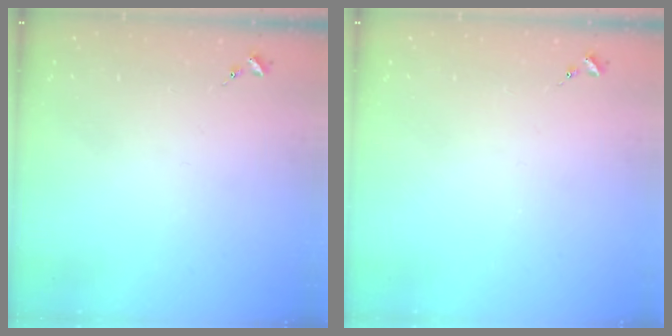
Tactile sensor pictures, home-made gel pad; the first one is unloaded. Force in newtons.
{"total": 0.0}